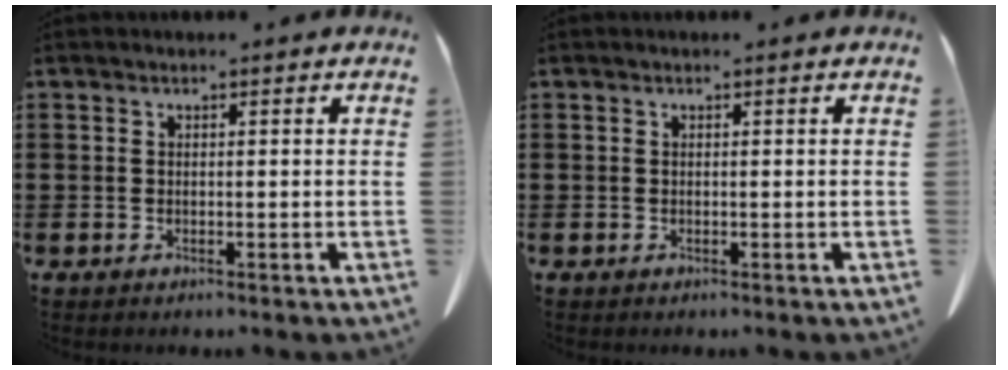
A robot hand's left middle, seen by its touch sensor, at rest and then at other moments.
{"total": 0.0}